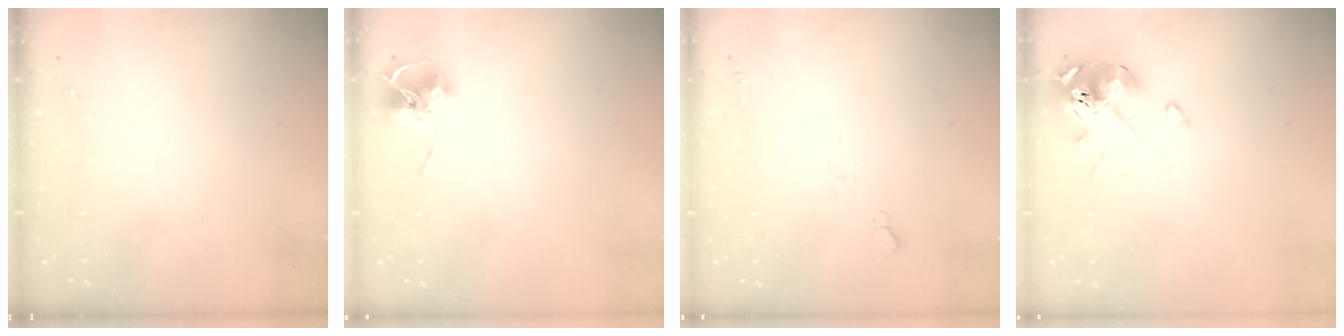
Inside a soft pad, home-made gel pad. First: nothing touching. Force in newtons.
{"total": 7.9, "press": 7.9, "slide": 0.4}
{"total": 5.0, "press": 5.0, "slide": 0.6}
{"total": 14.1, "press": 14.0, "slide": 1.7}